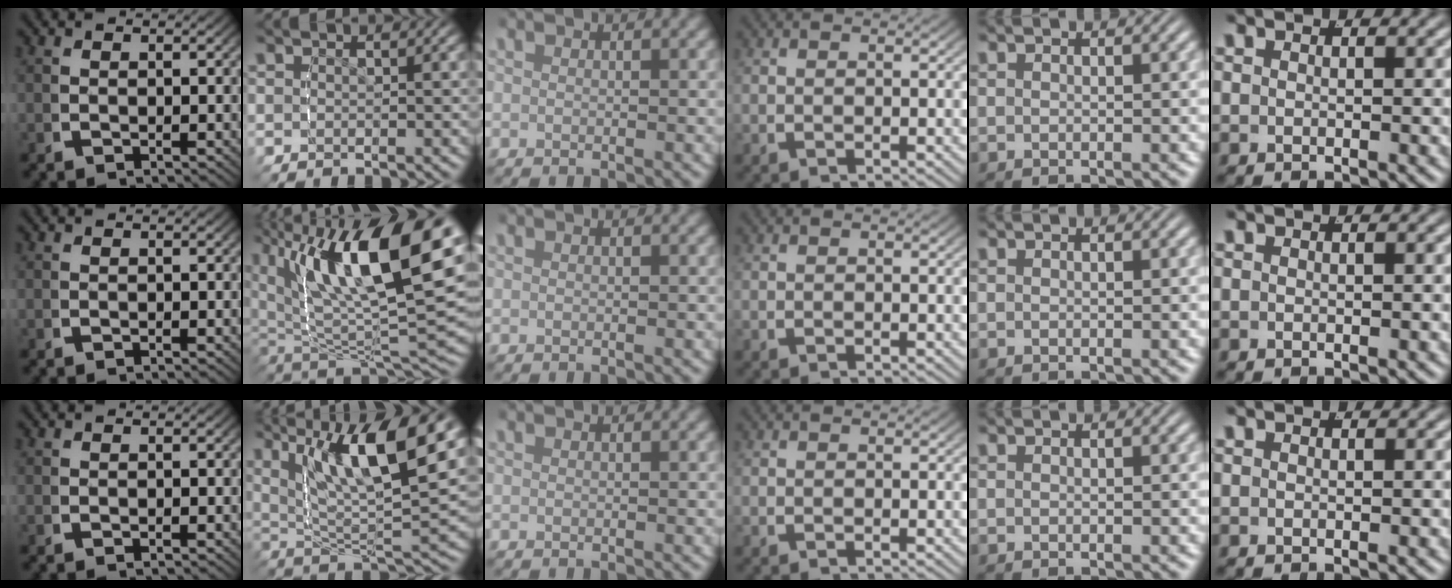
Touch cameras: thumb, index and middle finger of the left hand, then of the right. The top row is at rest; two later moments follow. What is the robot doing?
{"motion": "lift_and_place", "object": "glue stick"}